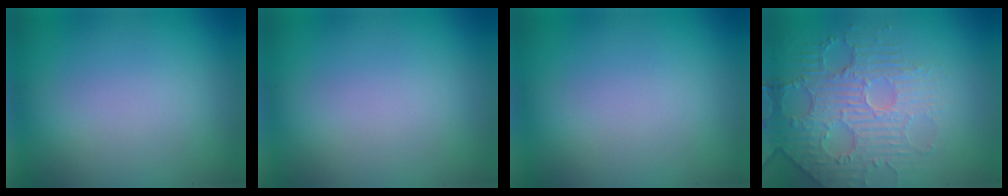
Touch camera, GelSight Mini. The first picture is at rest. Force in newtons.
{"total": 0.0}
{"total": 0.0}
{"total": 4.8, "press": 3.8, "slide": 2.9}